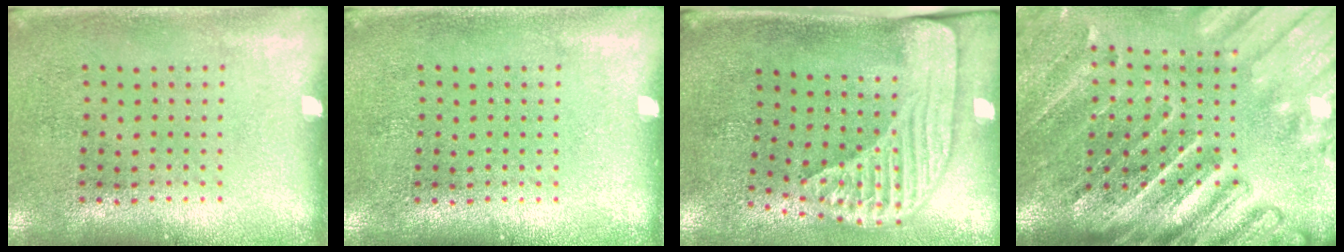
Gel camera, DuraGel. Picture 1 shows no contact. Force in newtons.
{"total": 0.0}
{"total": 2.3, "press": 1.7, "slide": 1.5}
{"total": 4.4, "press": 3.6, "slide": 2.6}